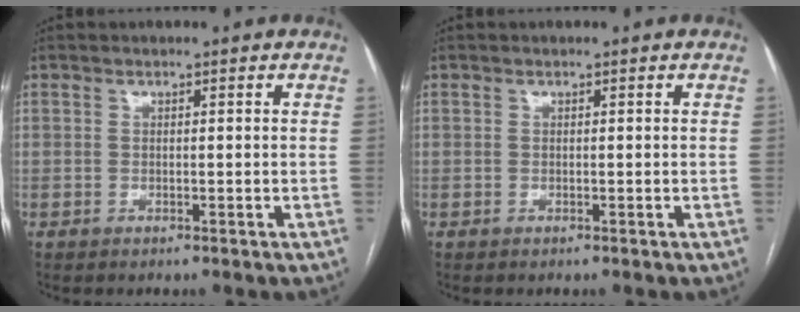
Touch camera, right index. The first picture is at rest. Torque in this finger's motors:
{"motor_torque": [0.00, 0.00, 0.00, 0.00]}